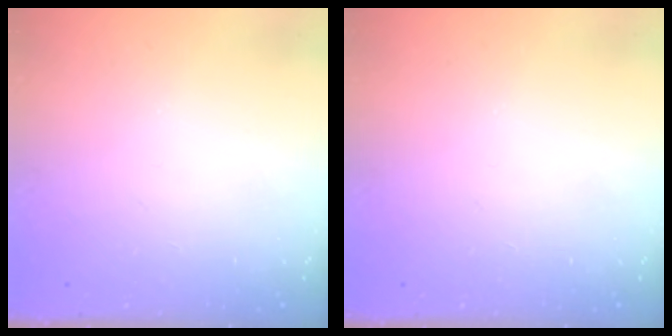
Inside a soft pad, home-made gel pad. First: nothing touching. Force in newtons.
{"total": 0.0}